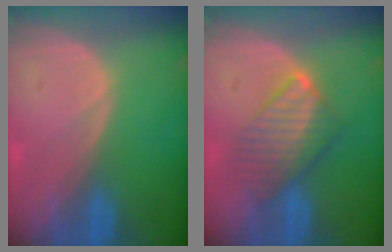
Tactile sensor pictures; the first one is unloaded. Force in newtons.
{"total": 6.5, "press": 6.5, "slide": 1.0}